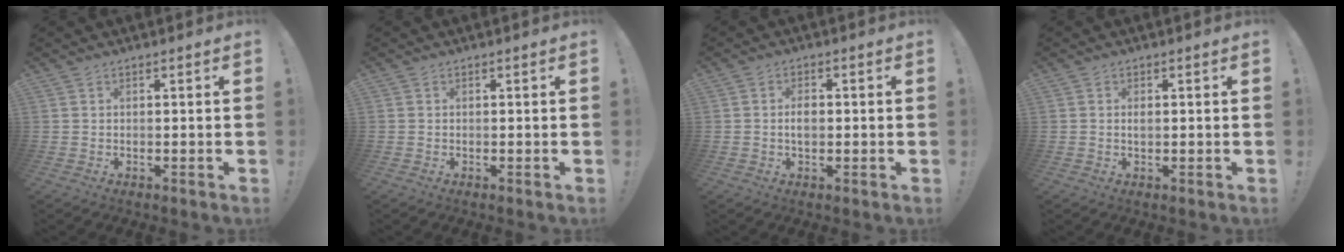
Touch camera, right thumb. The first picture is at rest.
{"total": 0.0}
{"total": 3.1, "force": [-0.2, 1.9, 2.4], "torque": [-0.037, 0.004, -0.006]}
{"total": 1.0, "force": [0.0, 0.7, 0.7], "torque": [-0.013, 0.003, 0.000]}